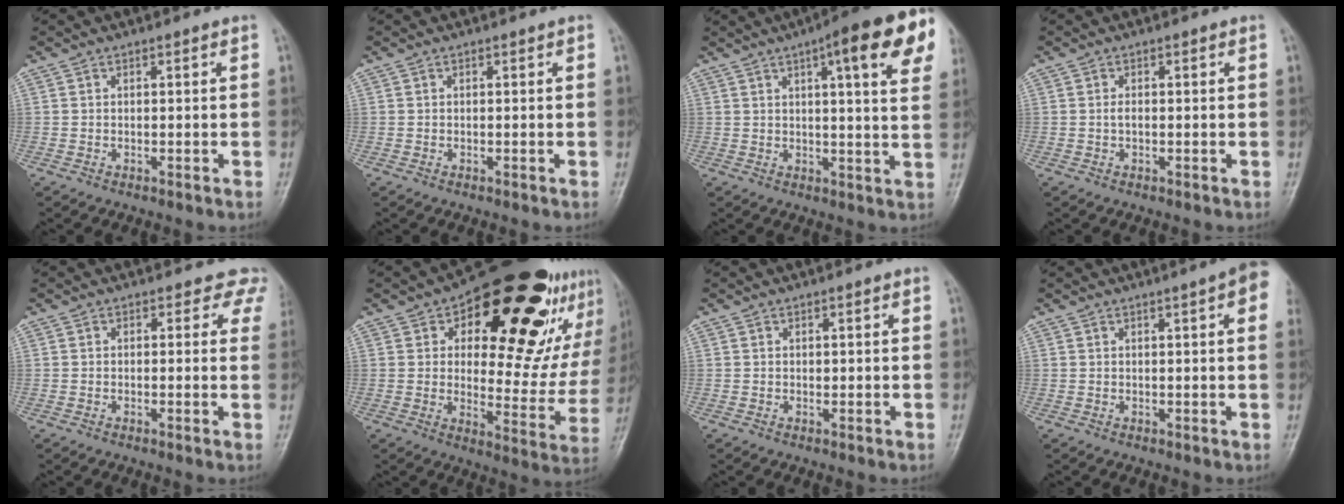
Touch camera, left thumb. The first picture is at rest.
{"total": 0.0}
{"total": 16.0, "force": [7.5, 3.5, 13.7], "torque": [-0.157, -0.012, 0.089]}
{"total": 1.0, "force": [-0.1, 0.5, 0.9], "torque": [-0.010, 0.003, -0.002]}
{"total": 3.7, "force": [2.6, 2.5, 1.0], "torque": [0.023, -0.008, 0.002]}
{"total": 28.3, "force": [13.6, 13.7, 20.7], "torque": [-0.224, -0.013, 0.195]}
{"total": 0.6, "force": [0.1, 0.3, 0.4], "torque": [0.000, 0.001, 0.004]}
{"total": 6.3, "force": [2.5, 0.9, 5.7], "torque": [-0.062, 0.004, 0.025]}